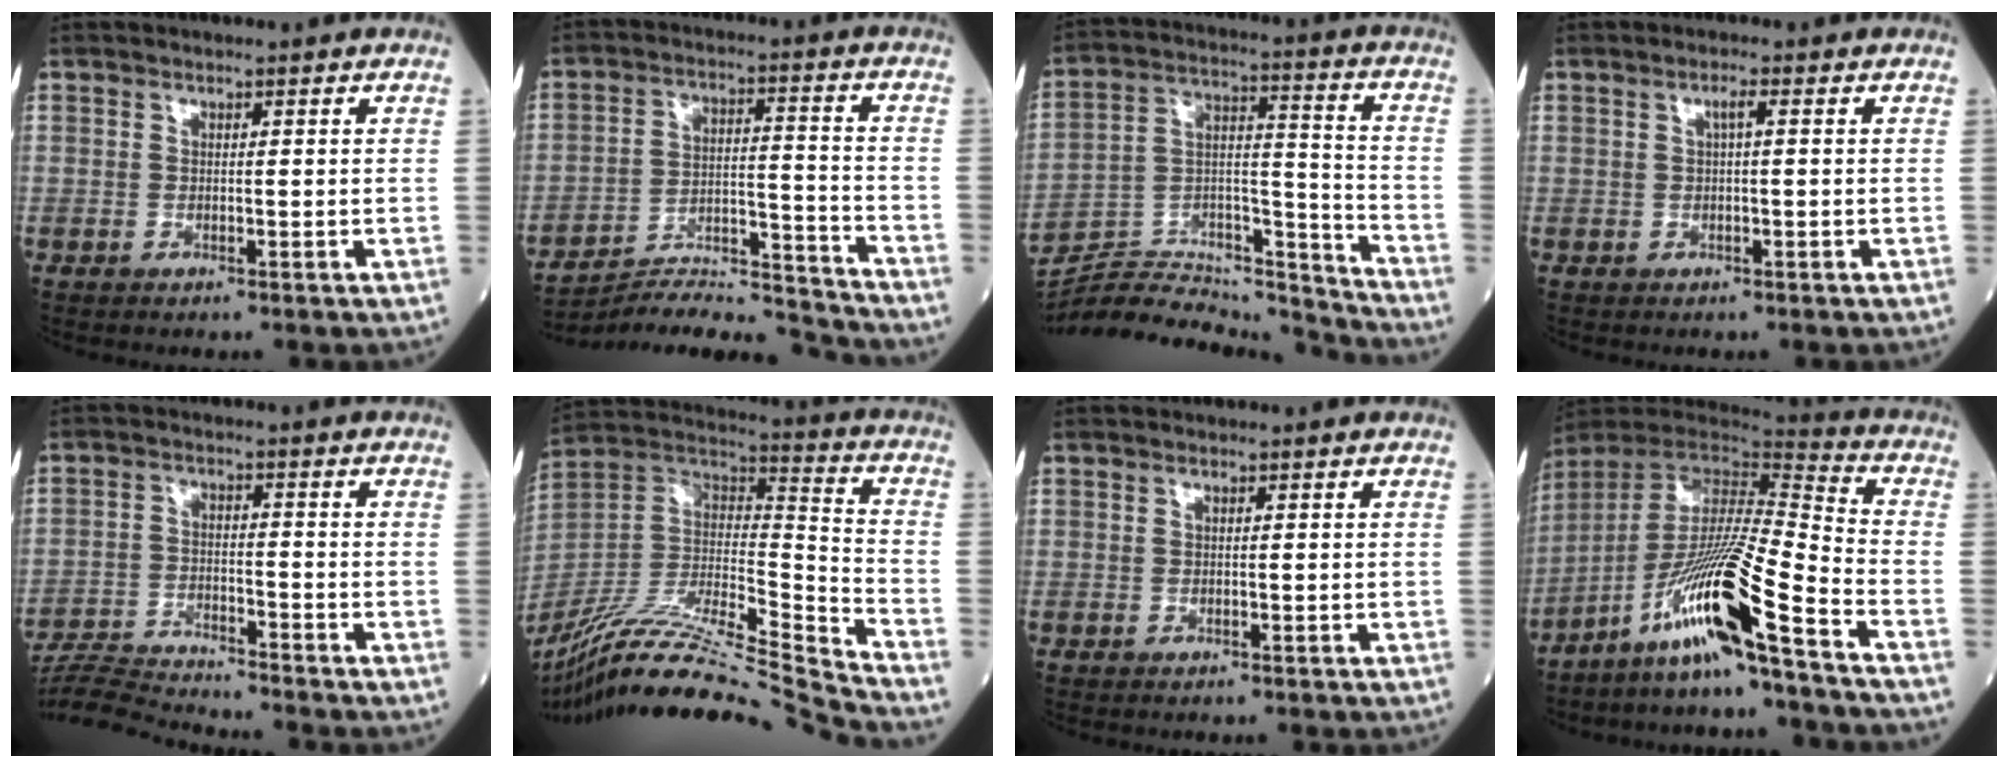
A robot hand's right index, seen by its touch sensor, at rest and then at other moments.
{"total": 15.6, "force": [-15.4, -0.9, 2.2], "torque": [-0.041, 0.022, -0.246]}
{"total": 20.5, "force": [-20.2, 1.6, 3.1], "torque": [-0.062, 0.043, -0.324]}
{"total": 1.4, "force": [0.3, 0.1, 1.4], "torque": [-0.026, 0.003, 0.005]}
{"total": 8.8, "force": [-8.6, -1.5, 1.0], "torque": [-0.019, -0.010, -0.157]}
{"total": 26.2, "force": [-23.5, -1.4, 11.5], "torque": [-0.224, -0.023, -0.405]}
{"total": 0.0}
{"total": 16.8, "force": [-10.4, -1.2, 13.2], "torque": [-0.264, -0.021, -0.197]}